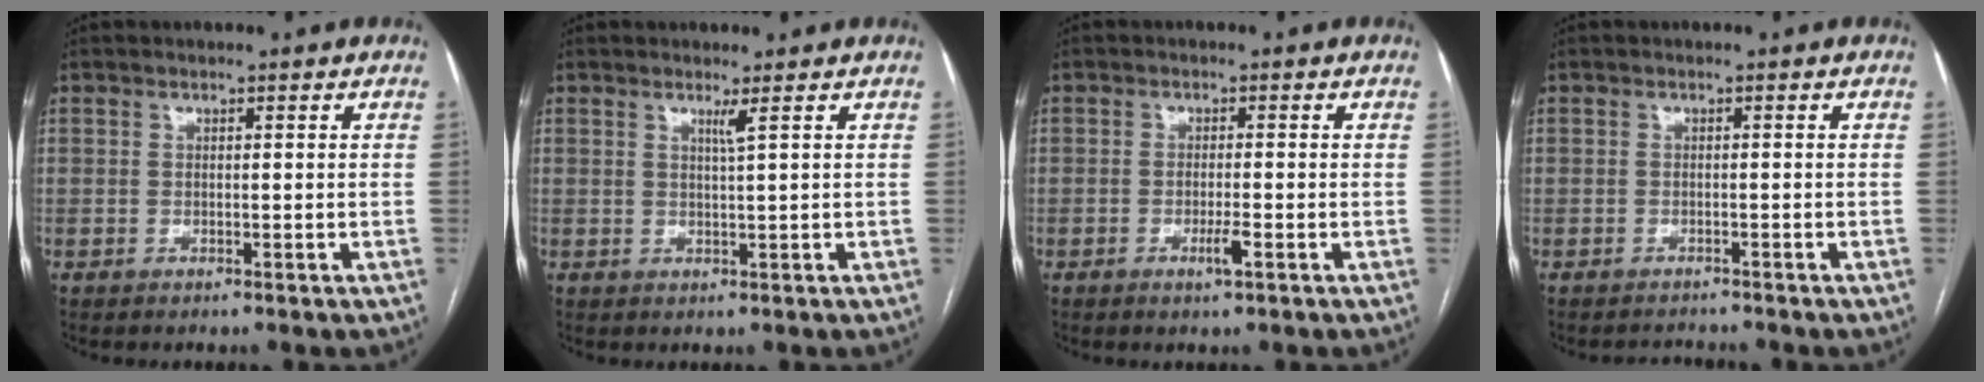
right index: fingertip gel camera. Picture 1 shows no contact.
{"total": 1.4, "force": [0.7, -0.6, 1.0], "torque": [-0.029, -0.010, 0.017]}
{"total": 2.2, "force": [-1.0, 0.0, 1.9], "torque": [-0.035, -0.004, -0.017]}
{"total": 2.0, "force": [-2.0, 0.3, -0.1], "torque": [0.003, -0.005, -0.025]}